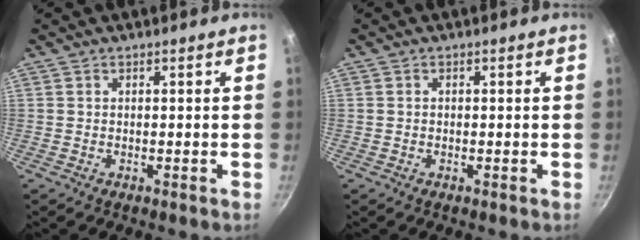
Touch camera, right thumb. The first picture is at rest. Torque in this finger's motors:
{"motor_torque": [-0.30, 0.20, -0.11, 0.36, -0.07]}